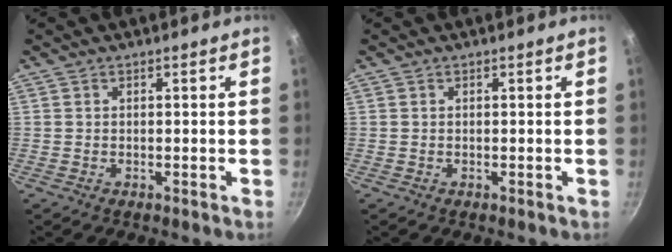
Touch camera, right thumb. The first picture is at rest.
{"total": 0.0}